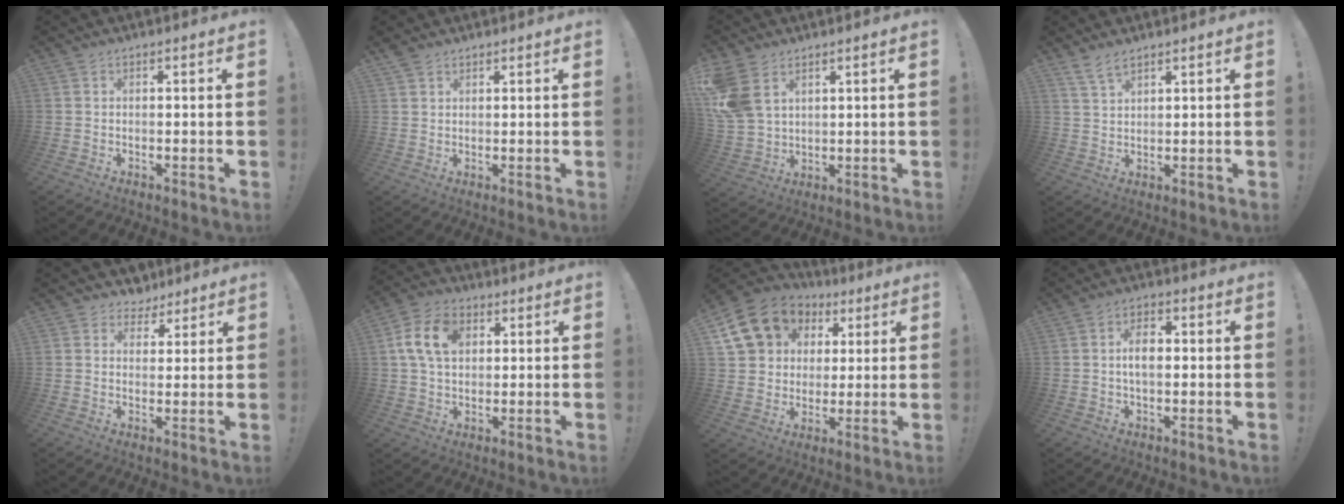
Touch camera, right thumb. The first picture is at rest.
{"total": 2.8, "force": [2.2, 1.5, 0.6], "torque": [-0.001, -0.015, 0.041]}
{"total": 10.3, "force": [4.9, 7.1, 5.6], "torque": [-0.121, -0.017, 0.102]}
{"total": 4.9, "force": [4.0, 1.8, 2.2], "torque": [-0.036, -0.020, 0.075]}
{"total": 5.4, "force": [3.6, 4.0, 0.5], "torque": [-0.005, -0.022, 0.070]}
{"total": 11.9, "force": [3.2, 8.4, 7.8], "torque": [-0.144, 0.013, 0.062]}
{"total": 16.5, "force": [7.0, 13.4, 6.8], "torque": [-0.104, -0.027, 0.153]}
{"total": 6.3, "force": [0.2, 3.5, 5.2], "torque": [-0.083, 0.005, -0.001]}